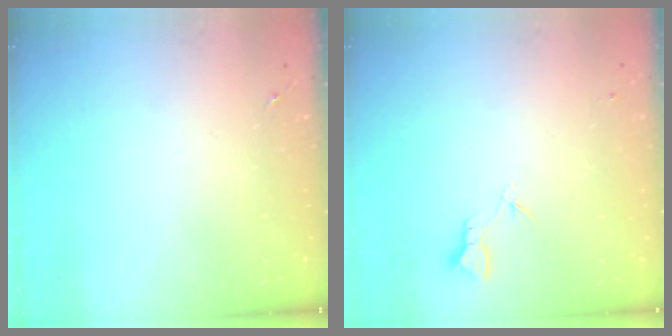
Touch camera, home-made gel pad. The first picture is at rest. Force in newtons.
{"total": 2.3, "press": 2.3, "slide": 0.1}